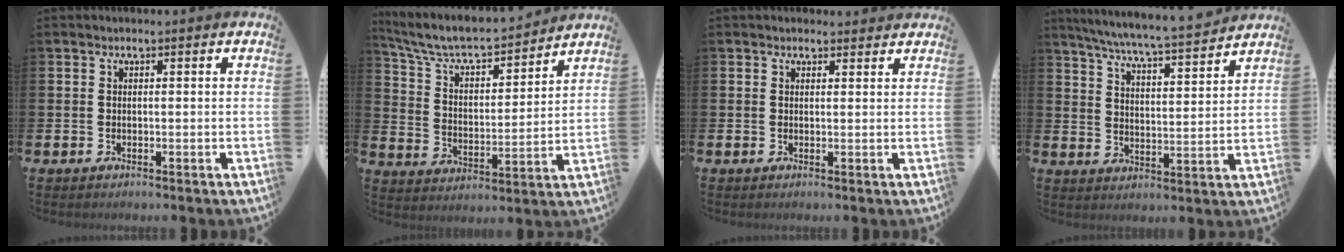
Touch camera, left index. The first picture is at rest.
{"total": 7.7, "force": [7.1, 1.8, 2.5], "torque": [-0.087, -0.052, 0.120]}
{"total": 1.3, "force": [1.1, 0.6, 0.1], "torque": [0.009, 0.002, 0.018]}
{"total": 6.4, "force": [6.1, -0.3, 2.0], "torque": [-0.065, -0.051, 0.105]}